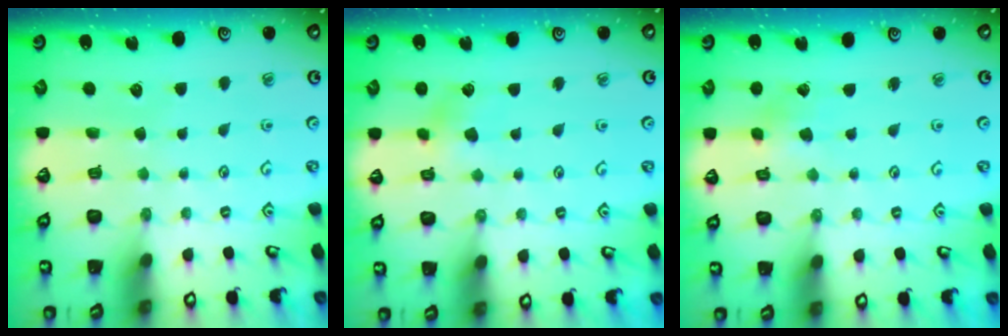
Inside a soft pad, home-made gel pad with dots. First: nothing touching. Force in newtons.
{"total": 3.6, "press": 3.6, "slide": 0.4}
{"total": 1.2, "press": 1.2, "slide": 0.1}